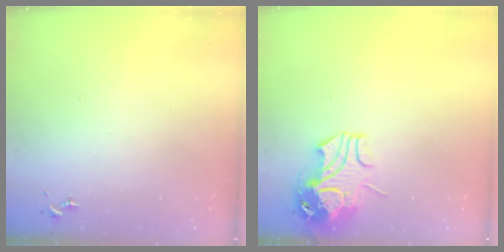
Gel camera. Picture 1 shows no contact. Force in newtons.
{"total": 11.7, "press": 11.5, "slide": 1.8}